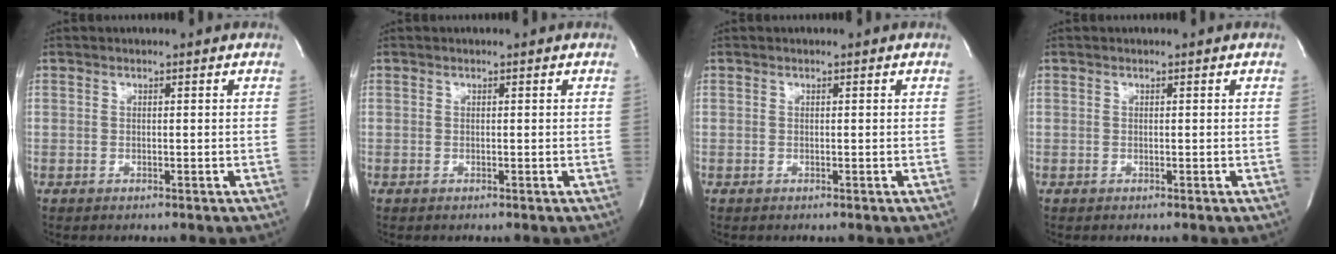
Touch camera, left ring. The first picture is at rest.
{"total": 0.0}
{"total": 0.0}
{"total": 0.0}